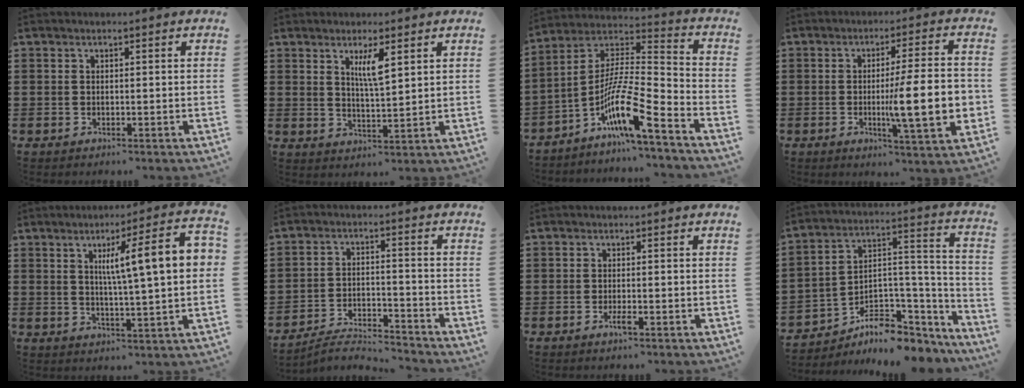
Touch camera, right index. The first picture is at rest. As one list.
[{"total": 4.2, "force": [2.1, 0.9, 3.5], "torque": [-0.067, 0.000, 0.033]}, {"total": 11.9, "force": [-7.1, 1.2, 9.5], "torque": [-0.195, -0.018, -0.142]}, {"total": 13.6, "force": [-1.6, 2.4, 13.2], "torque": [-0.193, -0.013, -0.031]}, {"total": 10.5, "force": [2.2, 1.1, 10.2], "torque": [-0.176, 0.001, 0.028]}, {"total": 4.5, "force": [-4.4, 0.2, 0.9], "torque": [-0.027, 0.000, -0.091]}, {"total": 1.8, "force": [-1.0, 0.2, 1.4], "torque": [-0.040, -0.007, -0.022]}, {"total": 6.1, "force": [-3.9, 4.1, 2.2], "torque": [-0.049, -0.008, -0.068]}]